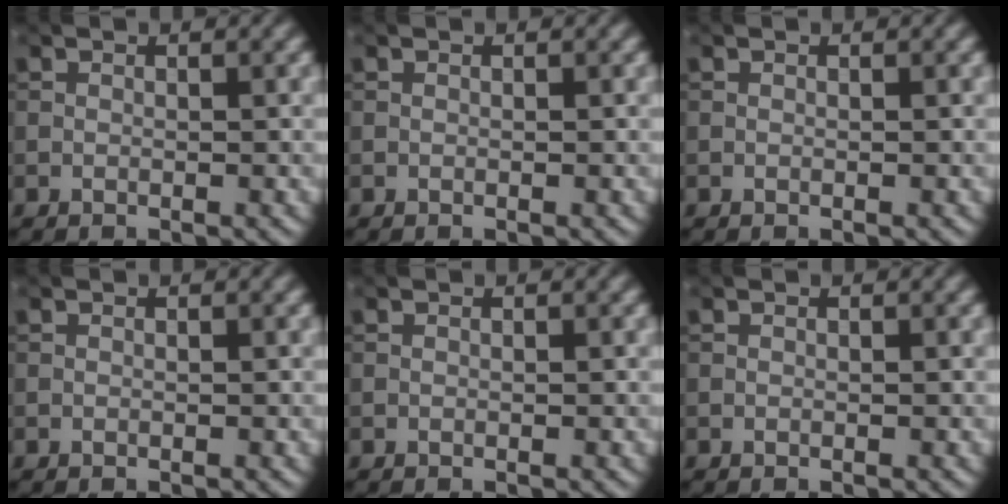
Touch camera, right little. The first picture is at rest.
{"total": 0.0}
{"total": 0.0}
{"total": 0.0}
{"total": 0.0}
{"total": 0.0}